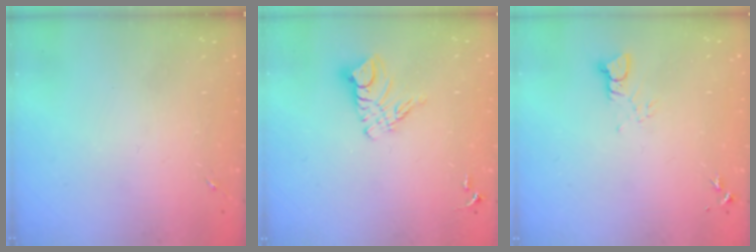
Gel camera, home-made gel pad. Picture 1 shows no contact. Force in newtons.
{"total": 9.8, "press": 9.8, "slide": 0.9}
{"total": 3.4, "press": 3.4, "slide": 0.3}